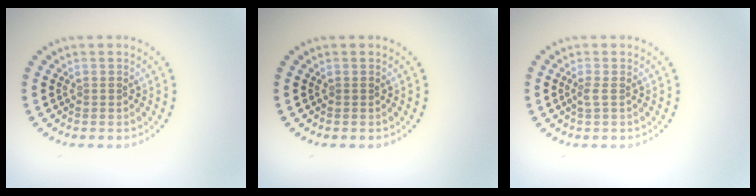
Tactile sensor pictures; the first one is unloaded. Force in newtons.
{"total": 0.0}
{"total": 0.9, "press": 0.6, "slide": 0.7}